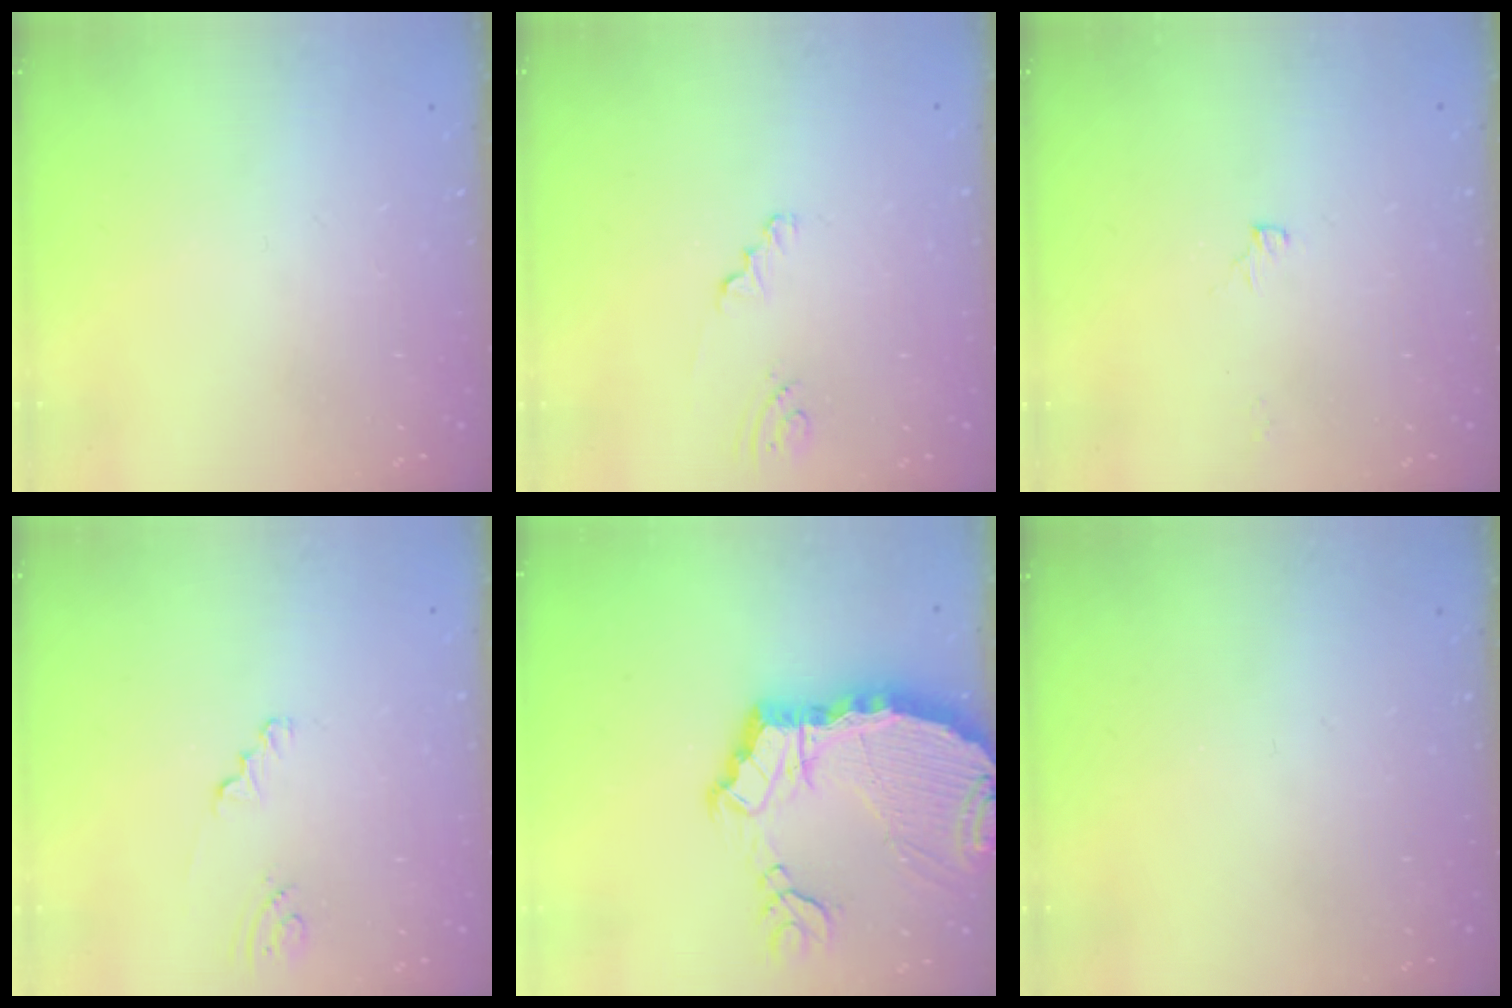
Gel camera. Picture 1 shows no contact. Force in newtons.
{"total": 1.2, "press": 1.1, "slide": 0.1}
{"total": 6.1, "press": 5.5, "slide": 2.6}
{"total": 1.2, "press": 1.1, "slide": 0.1}
{"total": 10.6, "press": 10.6, "slide": 1.2}
{"total": 0.0}